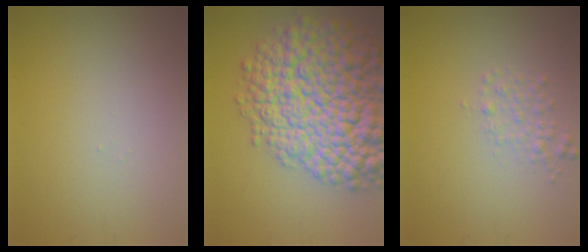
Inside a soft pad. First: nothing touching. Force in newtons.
{"total": 13.3, "press": 13.3, "slide": 0.5}
{"total": 1.5, "press": 1.5, "slide": 0.1}